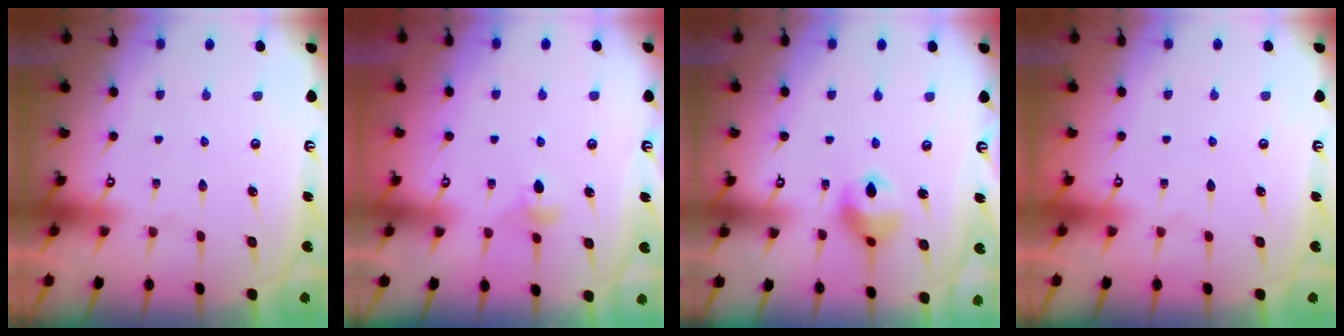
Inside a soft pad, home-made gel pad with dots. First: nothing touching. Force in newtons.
{"total": 3.7, "press": 3.6, "slide": 0.7}
{"total": 10.5, "press": 10.1, "slide": 2.7}
{"total": 0.0}